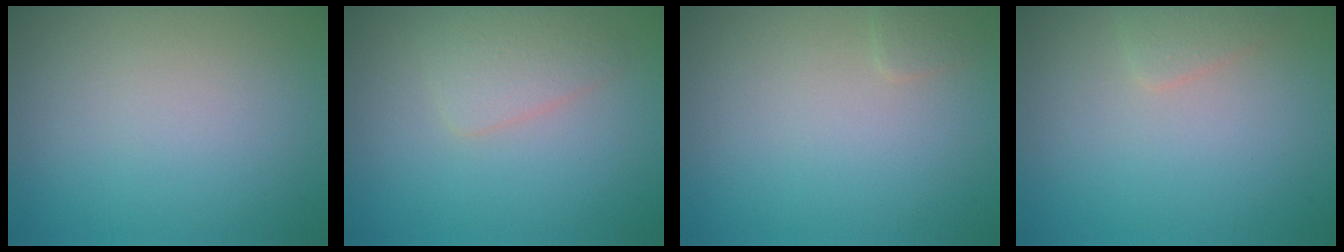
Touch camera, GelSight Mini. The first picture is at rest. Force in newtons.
{"total": 2.4, "press": 2.4, "slide": 0.1}
{"total": 0.8, "press": 0.8, "slide": 0.1}
{"total": 1.2, "press": 1.2, "slide": 0.1}